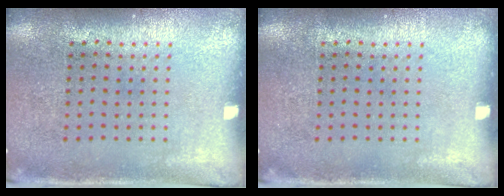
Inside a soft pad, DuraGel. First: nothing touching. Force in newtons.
{"total": 0.0}